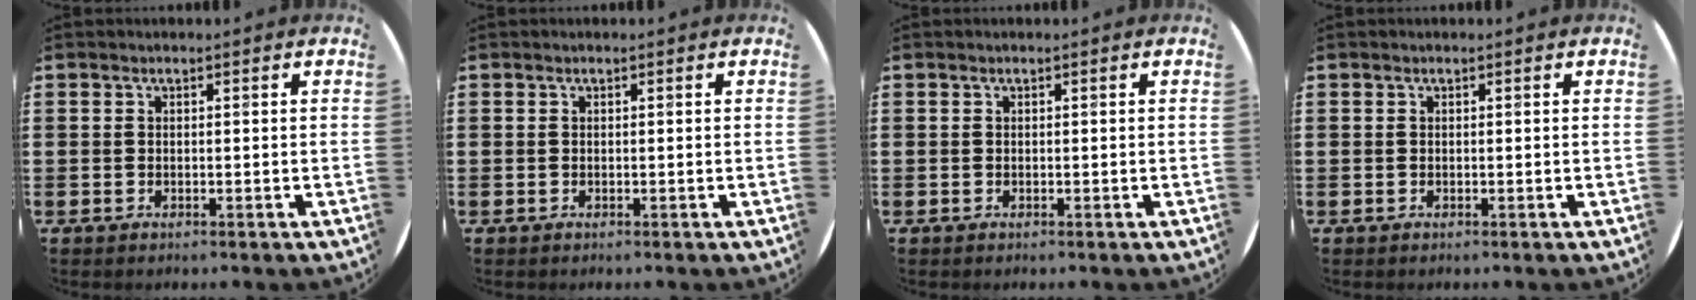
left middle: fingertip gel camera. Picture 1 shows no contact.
{"total": 0.0}
{"total": 0.0}
{"total": 0.0}